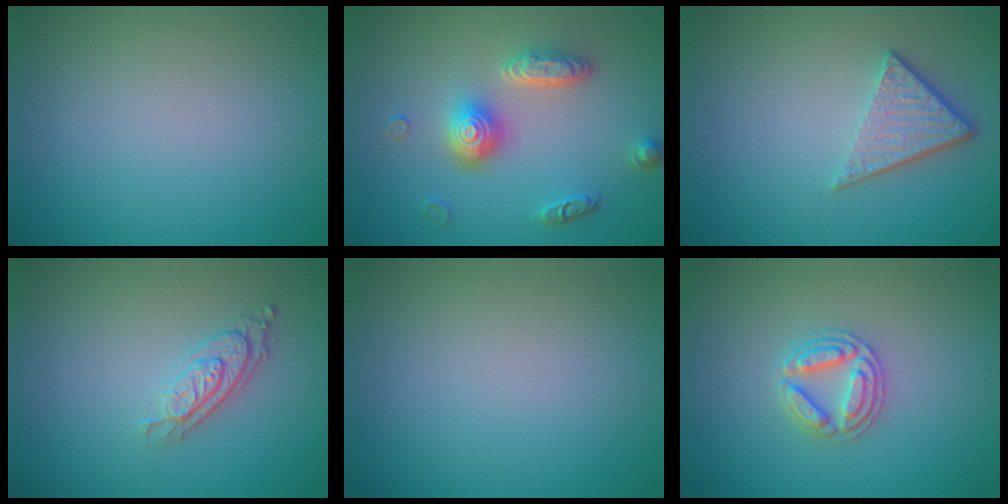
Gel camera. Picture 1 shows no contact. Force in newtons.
{"total": 4.5, "press": 3.6, "slide": 2.6}
{"total": 3.7, "press": 2.8, "slide": 2.5}
{"total": 3.0, "press": 2.2, "slide": 2.0}
{"total": 0.0}
{"total": 2.8, "press": 2.7, "slide": 0.5}